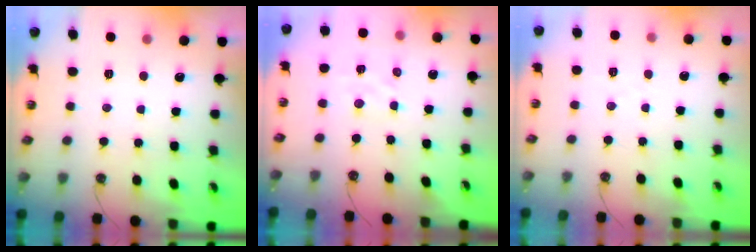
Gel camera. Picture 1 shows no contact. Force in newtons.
{"total": 2.2, "press": 2.2, "slide": 0.3}
{"total": 2.9, "press": 2.9, "slide": 0.4}